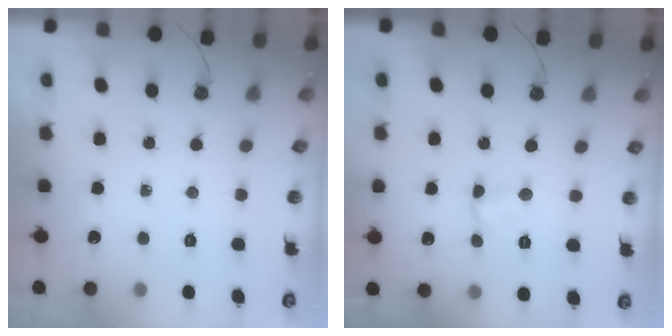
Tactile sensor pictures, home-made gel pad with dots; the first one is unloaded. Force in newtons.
{"total": 2.8, "press": 2.8, "slide": 0.5}